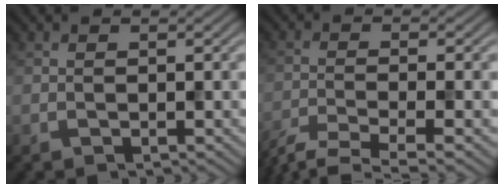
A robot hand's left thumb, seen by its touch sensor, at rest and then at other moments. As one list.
[{"total": 6.4, "force": [-4.8, 1.0, 4.1], "torque": [-0.076, -0.011, -0.092]}]